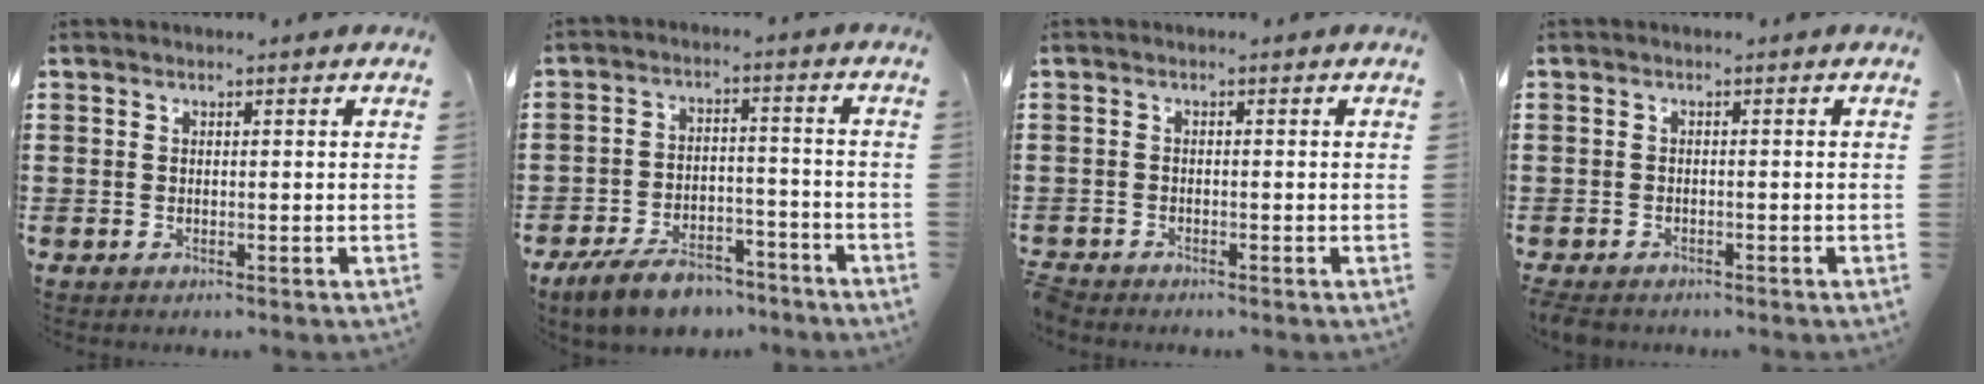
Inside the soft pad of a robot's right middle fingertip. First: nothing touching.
{"total": 7.8, "force": [-6.7, 2.3, 3.2], "torque": [-0.061, 0.015, -0.128]}
{"total": 1.2, "force": [-1.2, 0.1, 0.1], "torque": [-0.005, -0.001, -0.025]}
{"total": 1.4, "force": [-1.3, 0.5, 0.1], "torque": [-0.013, -0.003, -0.032]}